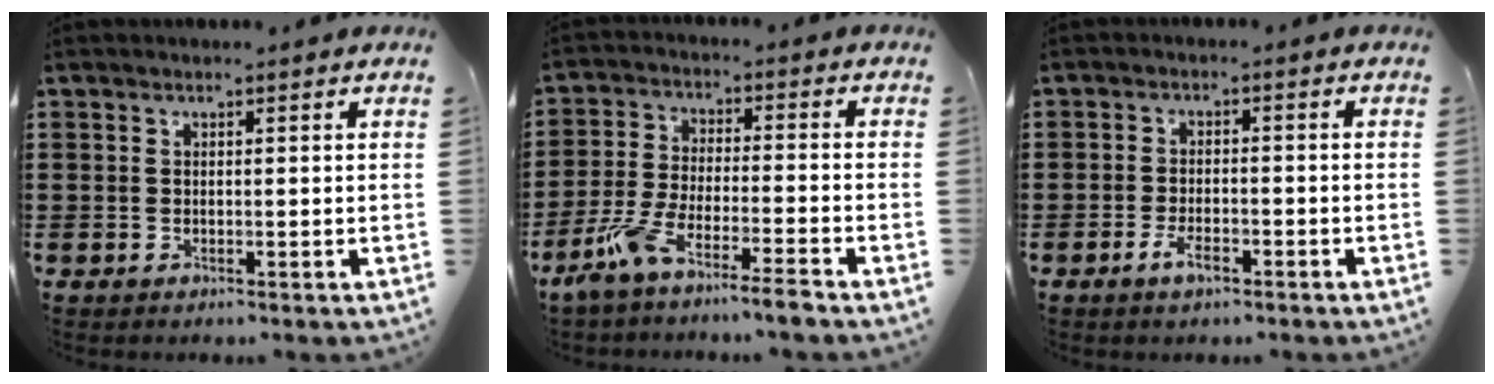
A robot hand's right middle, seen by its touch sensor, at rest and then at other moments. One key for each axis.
{"total": 7.0, "fx": -6.1, "fy": -0.1, "fz": 3.6, "tx": -0.090, "ty": -0.016, "tz": -0.120}
{"total": 3.3, "fx": -1.7, "fy": 1.0, "fz": 2.6, "tx": -0.059, "ty": -0.005, "tz": -0.034}